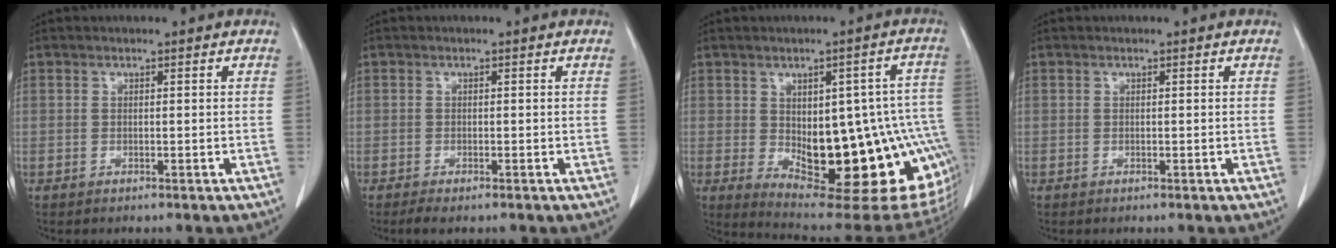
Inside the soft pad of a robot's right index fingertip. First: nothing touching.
{"total": 1.5, "force": [-1.0, 0.4, 1.0], "torque": [-0.022, -0.005, -0.017]}
{"total": 24.0, "force": [-4.4, 8.2, 22.1], "torque": [-0.226, 0.008, -0.032]}
{"total": 0.0}